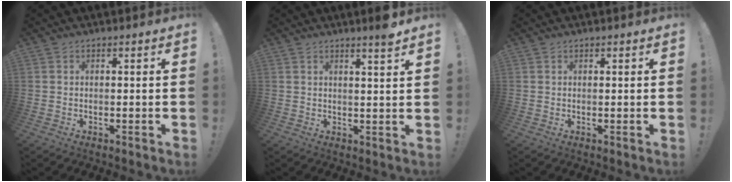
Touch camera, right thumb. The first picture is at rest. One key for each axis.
{"total": 3.8, "fx": 2.9, "fy": -0.4, "fz": 2.4, "tx": -0.025, "ty": -0.028, "tz": 0.044}
{"total": 0.6, "fx": 0.4, "fy": 0.4, "fz": 0.1, "tx": 0.003, "ty": -0.001, "tz": 0.008}